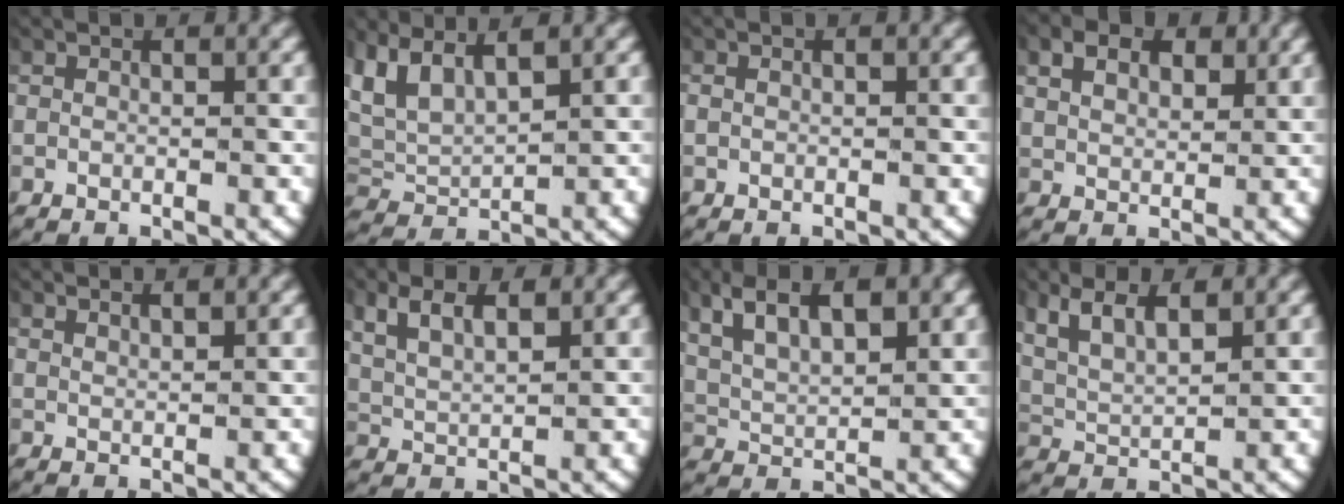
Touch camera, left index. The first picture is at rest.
{"total": 6.1, "force": [1.6, 4.5, 3.7], "torque": [-0.113, -0.009, 0.032]}
{"total": 0.6, "force": [0.2, 0.3, 0.5], "torque": [-0.011, 0.002, 0.002]}
{"total": 2.9, "force": [1.8, 1.6, 1.5], "torque": [-0.029, -0.007, 0.039]}
{"total": 2.1, "force": [2.0, -0.2, 0.4], "torque": [-0.012, -0.004, 0.038]}
{"total": 4.4, "force": [2.1, 2.9, 2.7], "torque": [-0.067, -0.002, 0.039]}
{"total": 7.5, "force": [3.2, 5.0, 4.6], "torque": [-0.099, 0.008, 0.049]}
{"total": 5.9, "force": [2.6, 4.0, 3.5], "torque": [-0.083, -0.001, 0.044]}